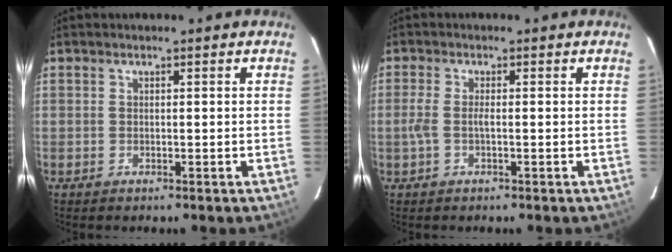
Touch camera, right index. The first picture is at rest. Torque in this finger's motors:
{"motor_torque": [0.41, -0.14, 0.15, 0.05]}